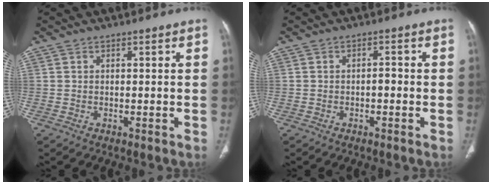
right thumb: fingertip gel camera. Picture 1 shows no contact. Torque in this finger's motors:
{"motor_torque": [0.24, 0.56, 0.62, 0.12, 0.01]}